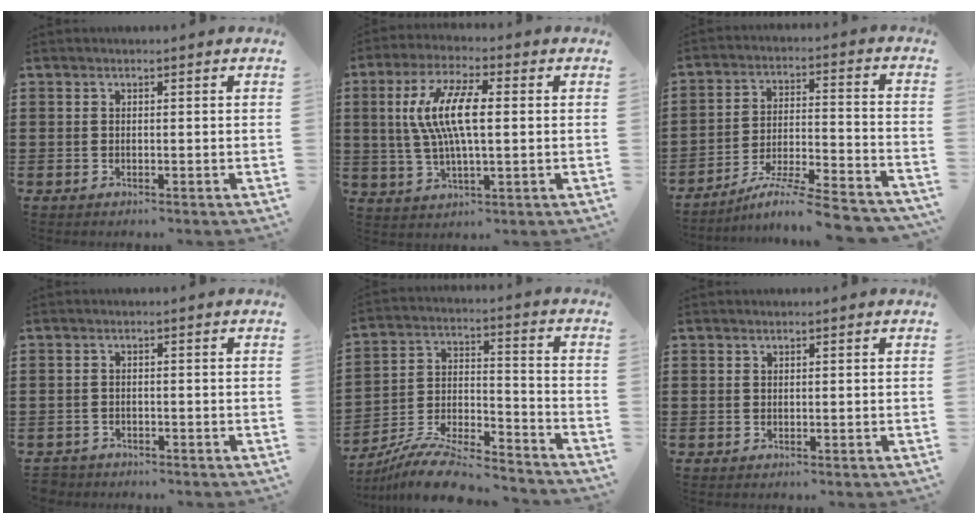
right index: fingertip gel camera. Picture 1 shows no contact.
{"total": 9.9, "force": [1.1, 3.2, 9.2], "torque": [-0.201, 0.004, 0.010]}
{"total": 7.8, "force": [-6.8, -0.1, 3.8], "torque": [-0.060, -0.003, -0.134]}
{"total": 1.4, "force": [-1.3, 0.4, -0.1], "torque": [-0.004, 0.002, -0.030]}
{"total": 11.4, "force": [-10.4, 1.5, 4.5], "torque": [-0.081, 0.026, -0.204]}
{"total": 0.0}